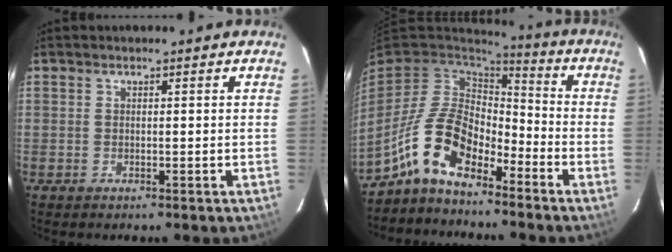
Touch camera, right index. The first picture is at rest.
{"total": 12.9, "force": [-8.0, 6.0, 8.1], "torque": [-0.161, 0.007, -0.156]}